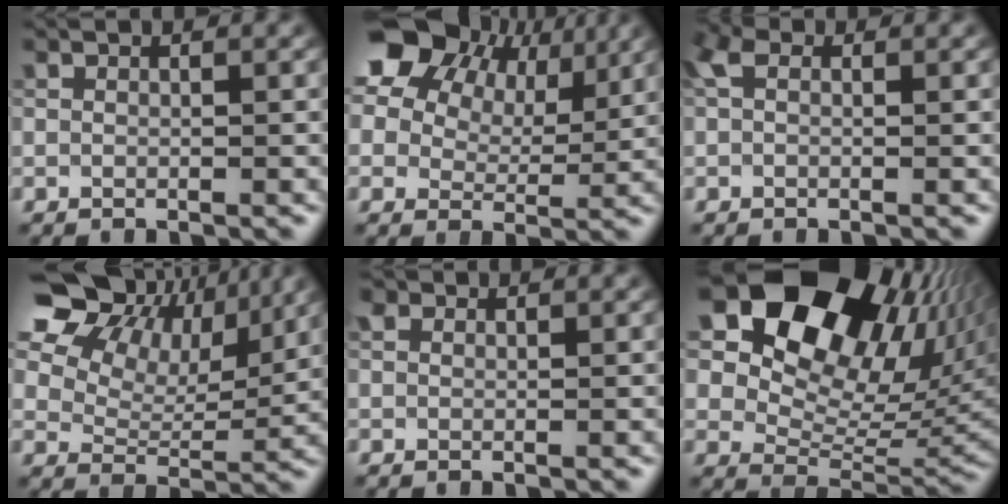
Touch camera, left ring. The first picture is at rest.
{"total": 16.1, "force": [8.3, 10.3, 9.3], "torque": [-0.187, 0.051, 0.133]}
{"total": 1.8, "force": [0.4, 1.2, 1.3], "torque": [-0.027, 0.010, -0.001]}
{"total": 15.4, "force": [9.3, 9.3, 8.1], "torque": [-0.183, 0.053, 0.164]}
{"total": 1.1, "force": [0.6, 0.8, 0.4], "torque": [-0.008, 0.003, 0.005]}
{"total": 18.3, "force": [9.7, 11.1, 10.9], "torque": [-0.195, 0.051, 0.158]}